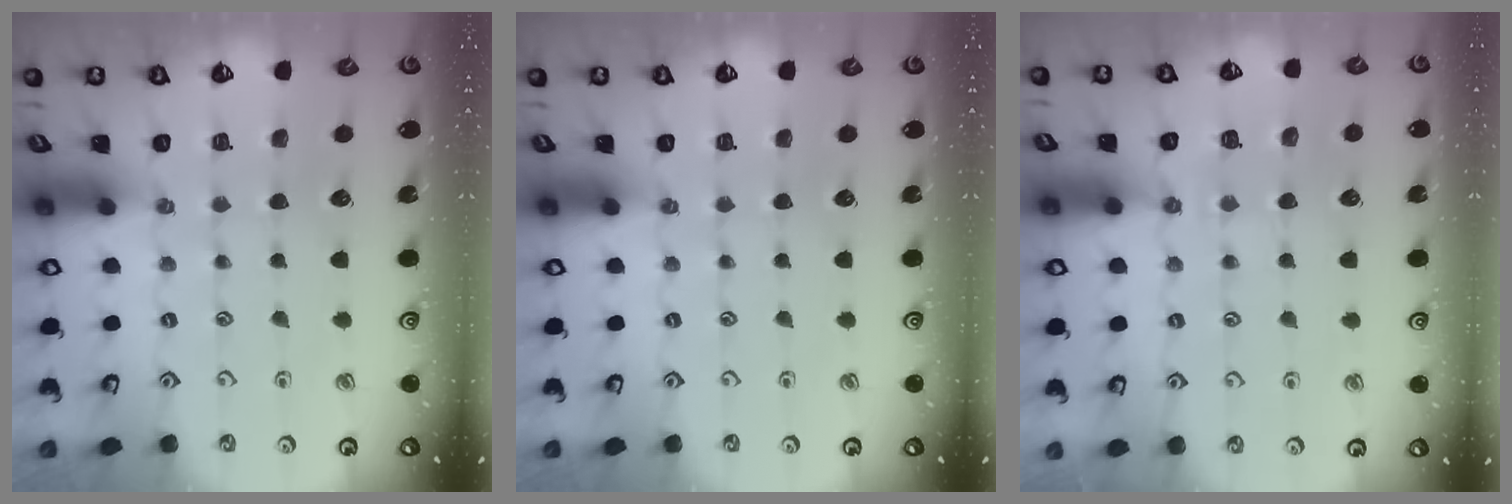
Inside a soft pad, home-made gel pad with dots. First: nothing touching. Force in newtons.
{"total": 0.0}
{"total": 4.0, "press": 3.9, "slide": 0.6}